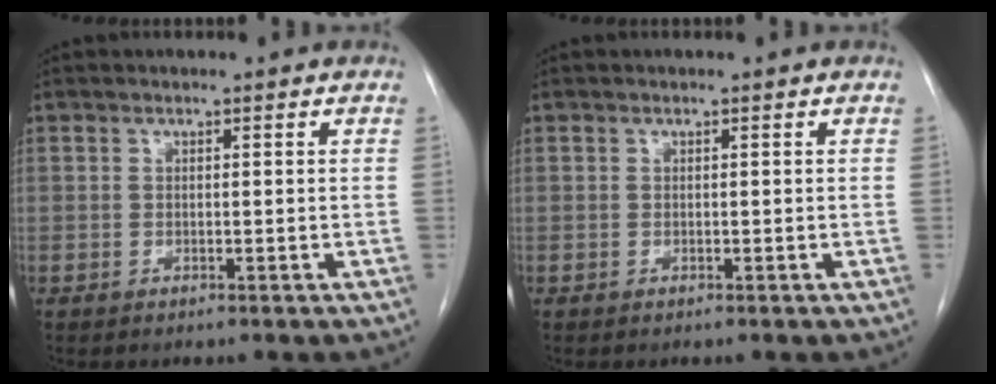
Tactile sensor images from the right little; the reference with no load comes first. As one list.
[{"total": 0.0}]